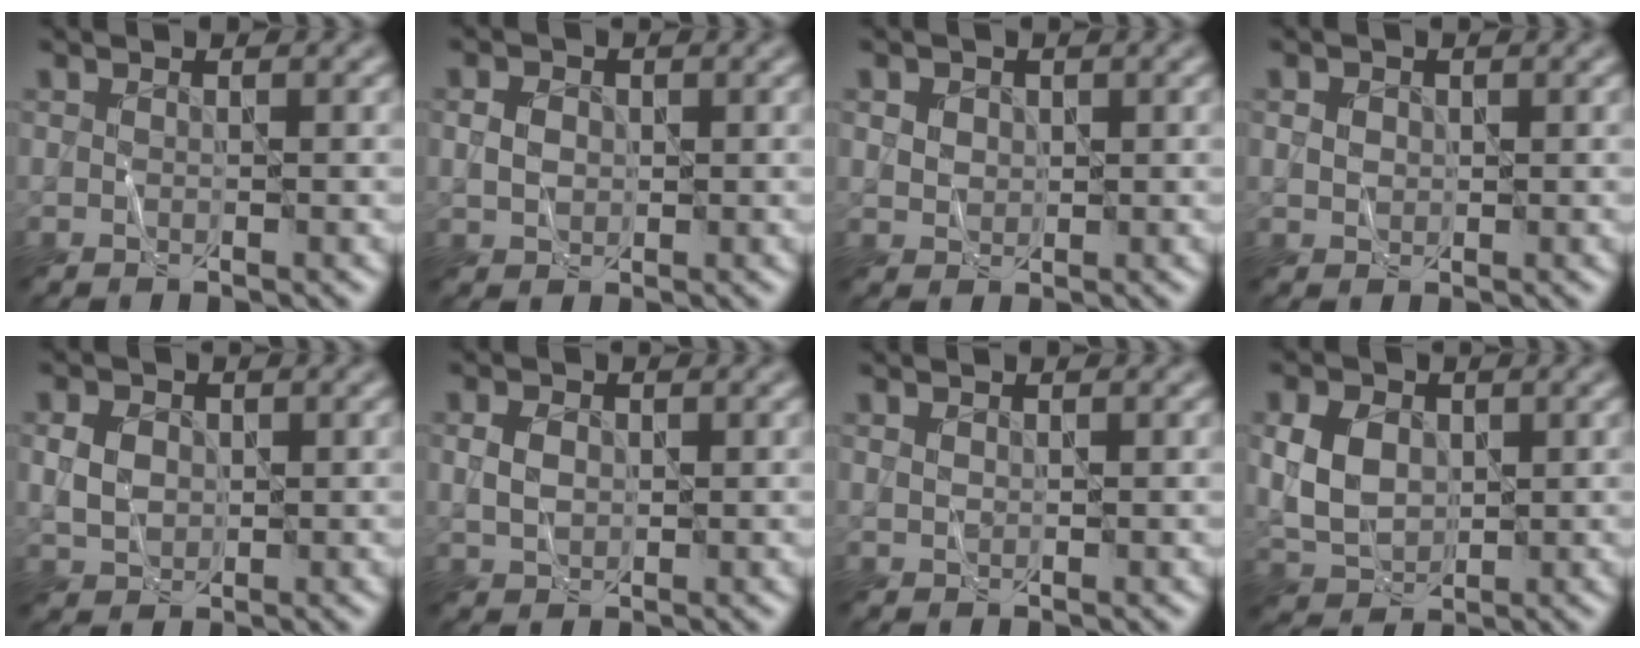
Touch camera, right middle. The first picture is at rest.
{"total": 2.0, "force": [0.1, 1.7, 1.2], "torque": [-0.024, 0.000, 0.001]}
{"total": 2.7, "force": [1.2, 2.0, 1.2], "torque": [-0.033, 0.005, 0.027]}
{"total": 1.5, "force": [0.4, 1.2, 0.7], "torque": [-0.014, 0.000, 0.011]}
{"total": 2.9, "force": [0.3, 2.3, 1.7], "torque": [-0.037, 0.001, 0.004]}
{"total": 2.4, "force": [0.3, 1.8, 1.5], "torque": [-0.034, 0.003, 0.005]}
{"total": 0.6, "force": [0.3, 0.4, 0.3], "torque": [-0.010, 0.001, 0.007]}
{"total": 4.9, "force": [0.6, 3.7, 3.2], "torque": [-0.072, 0.003, 0.011]}